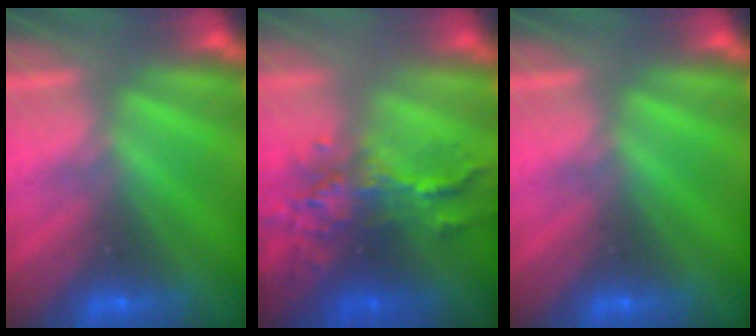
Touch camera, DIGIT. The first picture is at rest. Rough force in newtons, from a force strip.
{"total": 7.5}
{"total": 0.0}